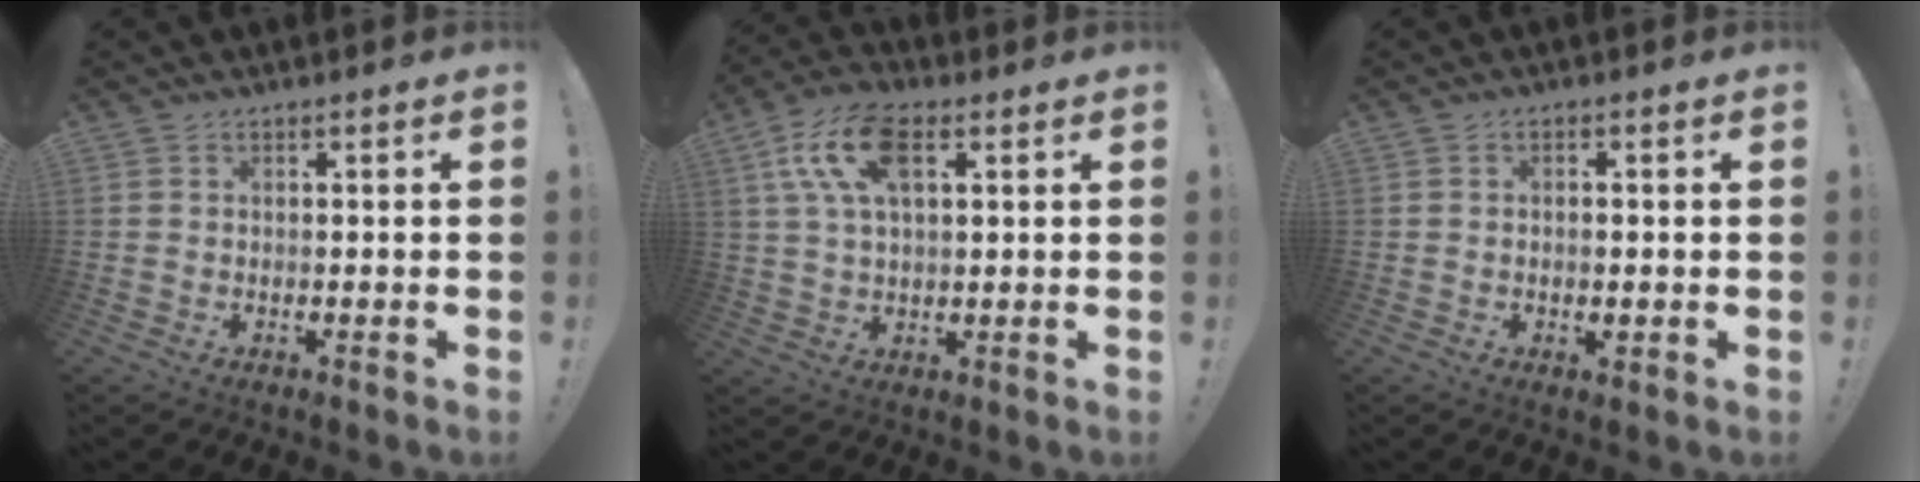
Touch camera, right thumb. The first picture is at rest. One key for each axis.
{"total": 12.9, "fx": 4.4, "fy": 6.8, "fz": 10.1, "tx": -0.192, "ty": 0.003, "tz": 0.085}
{"total": 1.5, "fx": -0.5, "fy": 0.7, "fz": 1.2, "tx": -0.010, "ty": -0.002, "tz": -0.010}